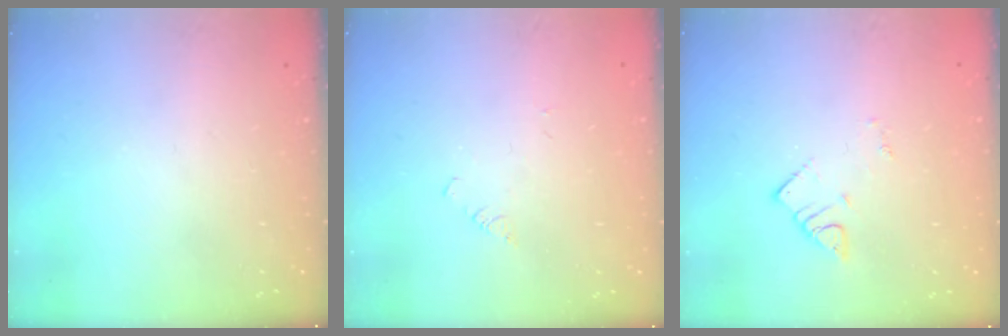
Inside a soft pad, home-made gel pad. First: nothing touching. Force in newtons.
{"total": 1.3, "press": 1.3, "slide": 0.2}
{"total": 1.9, "press": 1.9, "slide": 0.2}